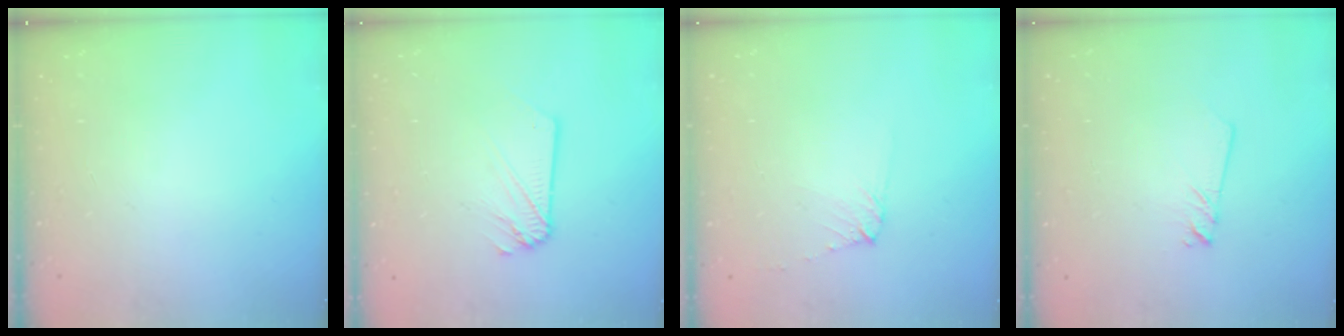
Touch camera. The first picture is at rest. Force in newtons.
{"total": 2.5, "press": 2.5, "slide": 0.1}
{"total": 5.1, "press": 5.1, "slide": 0.8}
{"total": 2.0, "press": 2.0, "slide": 0.1}